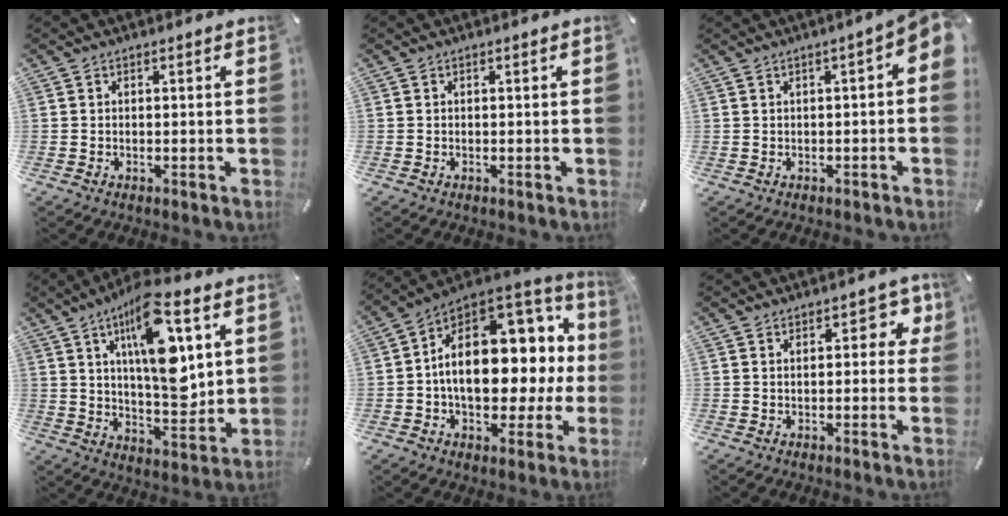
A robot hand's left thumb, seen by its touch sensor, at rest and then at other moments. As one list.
[{"total": 0.0}, {"total": 3.9, "force": [0.1, 1.3, 3.6], "torque": [-0.058, 0.003, 0.001]}, {"total": 18.4, "force": [7.4, 7.3, 15.1], "torque": [-0.257, -0.033, 0.113]}, {"total": 19.3, "force": [2.4, 12.9, 14.1], "torque": [-0.205, -0.028, 0.049]}, {"total": 5.5, "force": [2.0, 2.9, 4.2], "torque": [-0.050, -0.004, 0.027]}]